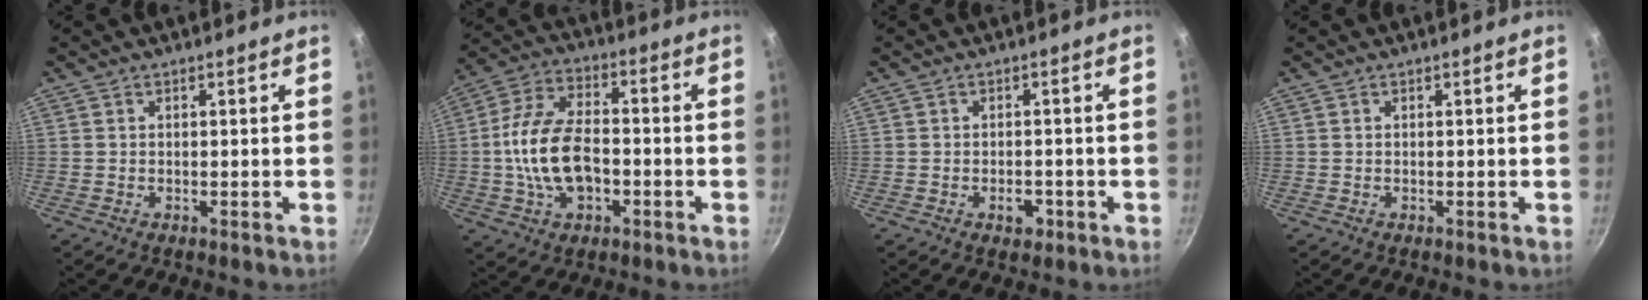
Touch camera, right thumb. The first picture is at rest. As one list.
[{"total": 14.7, "force": [-2.2, 8.6, 11.7], "torque": [-0.208, 0.033, -0.049]}, {"total": 3.0, "force": [-1.3, 2.0, 1.9], "torque": [-0.015, 0.012, -0.016]}, {"total": 0.0}]